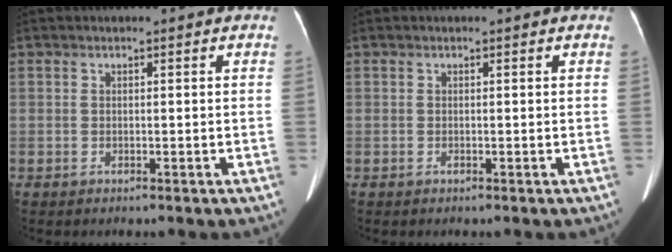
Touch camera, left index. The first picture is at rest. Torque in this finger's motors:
{"motor_torque": [0.08, 0.02, -0.01, -0.01]}